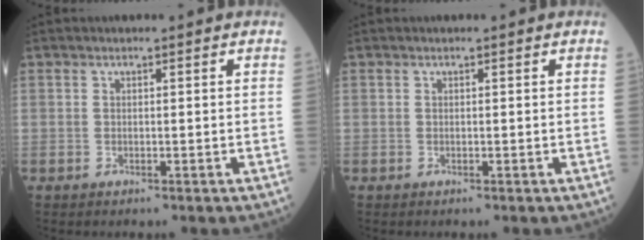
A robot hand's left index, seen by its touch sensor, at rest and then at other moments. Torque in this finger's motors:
{"motor_torque": [0.03, 0.00, 0.00, 0.00]}